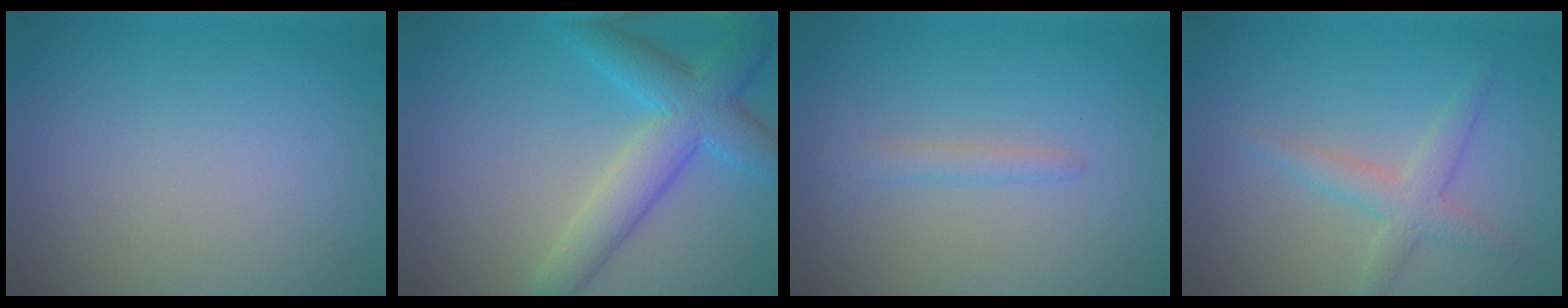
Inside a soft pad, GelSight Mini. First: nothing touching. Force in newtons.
{"total": 6.2, "press": 6.2, "slide": 0.2}
{"total": 1.5, "press": 1.5, "slide": 0.1}
{"total": 2.7, "press": 2.7, "slide": 0.0}